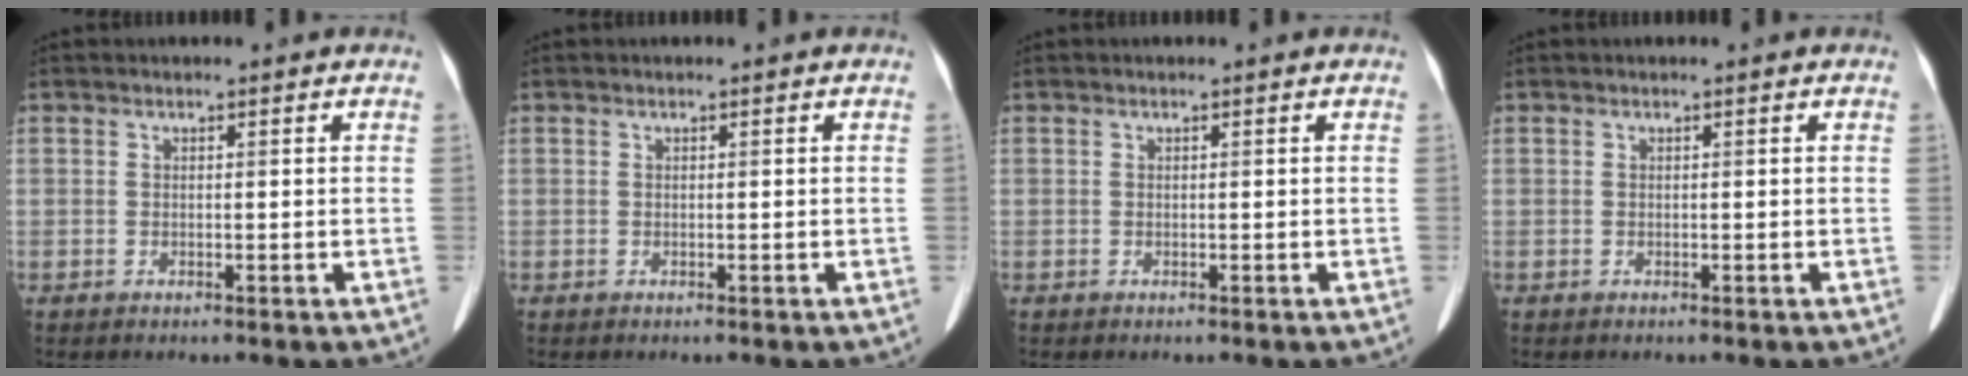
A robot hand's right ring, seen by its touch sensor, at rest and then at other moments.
{"total": 0.0}
{"total": 0.0}
{"total": 0.0}